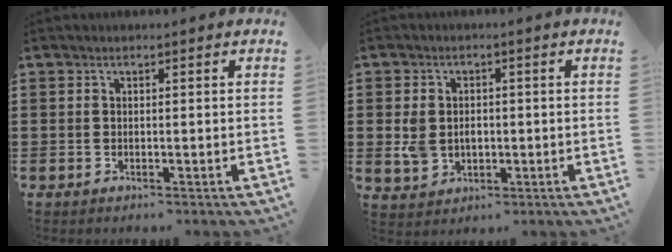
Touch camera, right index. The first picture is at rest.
{"total": 4.2, "force": [-0.1, 3.3, 2.6], "torque": [-0.071, 0.005, -0.007]}